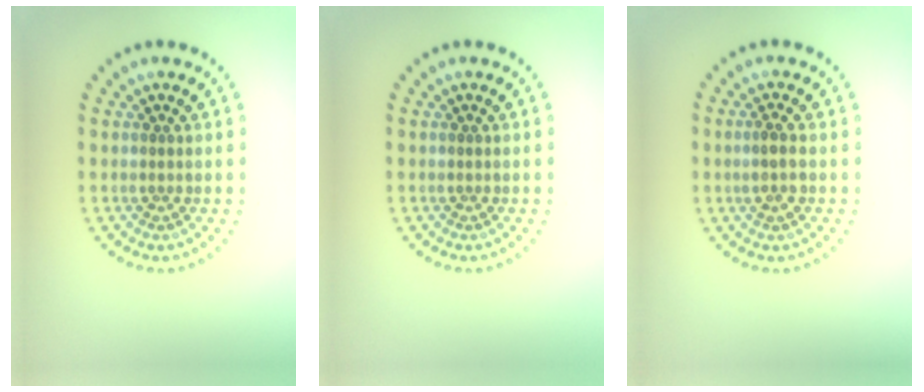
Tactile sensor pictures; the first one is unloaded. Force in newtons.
{"total": 0.0}
{"total": 1.7, "press": 1.6, "slide": 0.7}